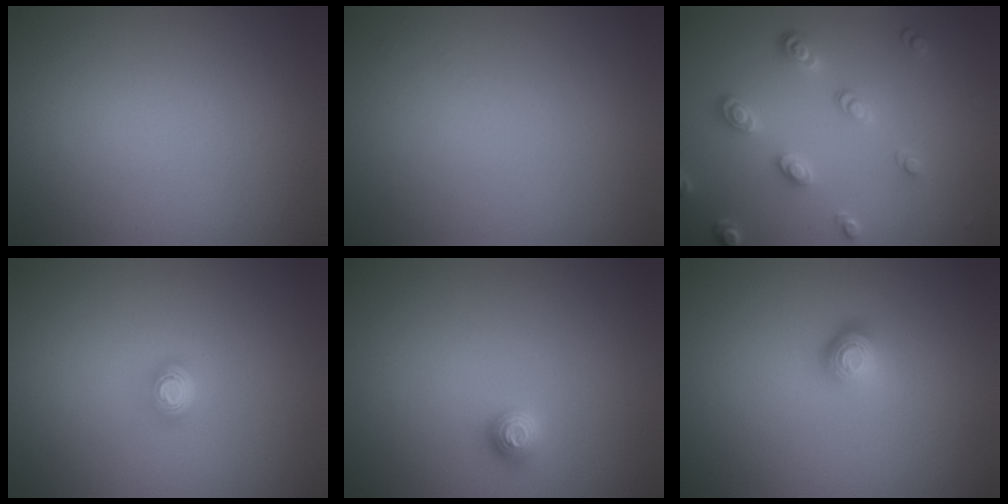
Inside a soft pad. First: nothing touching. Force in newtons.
{"total": 0.6, "press": 0.5, "slide": 0.3}
{"total": 3.4, "press": 2.8, "slide": 1.9}
{"total": 1.9, "press": 1.3, "slide": 1.4}
{"total": 1.1, "press": 1.1, "slide": 0.4}
{"total": 1.8, "press": 1.2, "slide": 1.4}